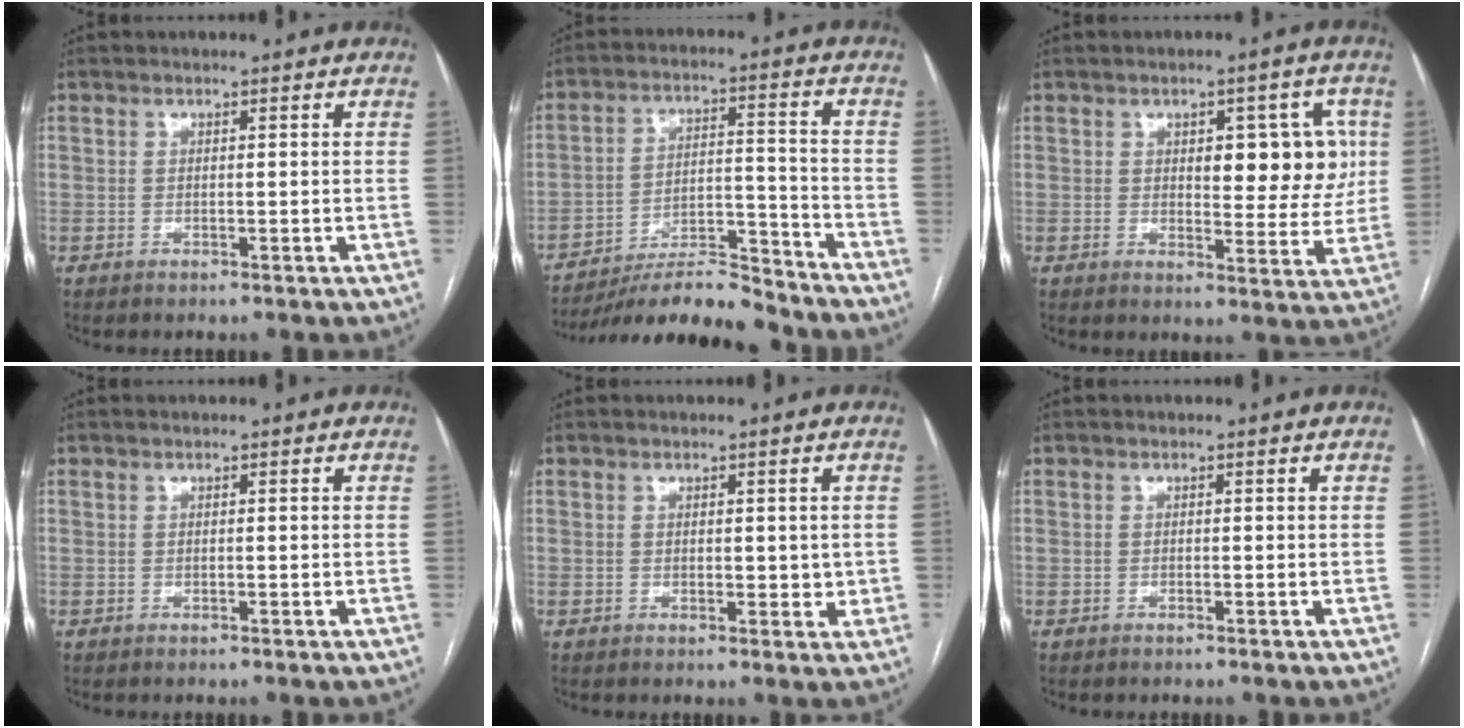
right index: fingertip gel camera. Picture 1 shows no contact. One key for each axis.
{"total": 13.7, "fx": -13.1, "fy": 1.7, "fz": 3.7, "tx": -0.055, "ty": 0.025, "tz": -0.215}
{"total": 9.6, "fx": 2.1, "fy": 4.3, "fz": 8.4, "tx": -0.086, "ty": 0.013, "tz": 0.030}
{"total": 0.0}
{"total": 2.5, "fx": 0.2, "fy": 1.3, "fz": 2.2, "tx": -0.027, "ty": -0.004, "tz": 0.004}
{"total": 0.0}